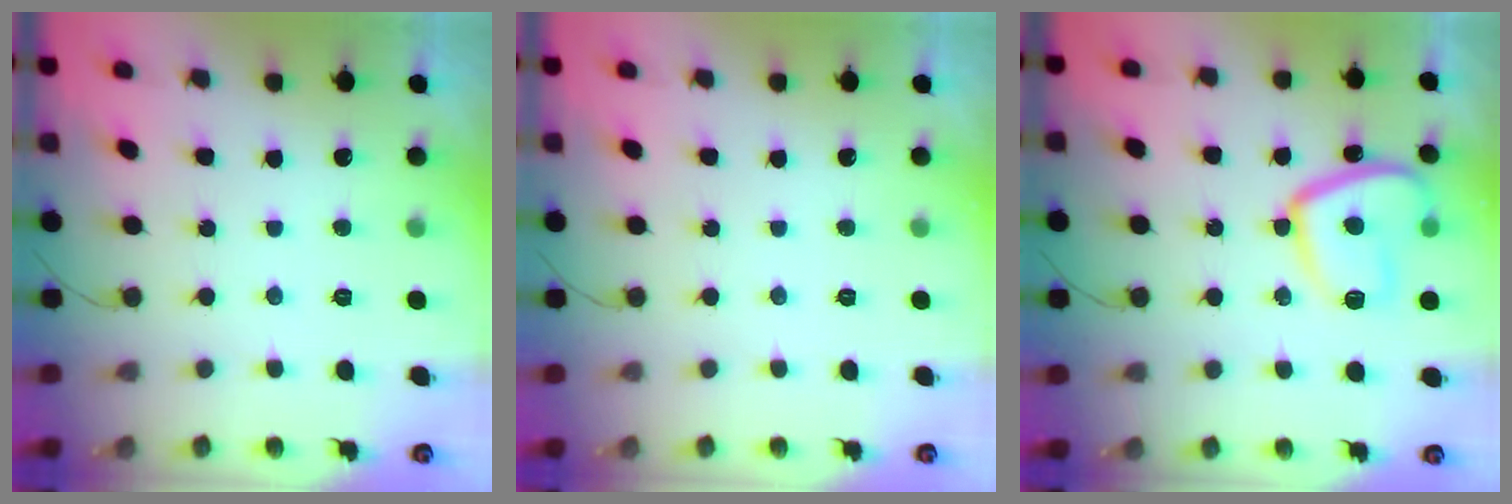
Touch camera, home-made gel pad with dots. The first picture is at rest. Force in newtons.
{"total": 0.0}
{"total": 14.0, "press": 13.9, "slide": 1.7}